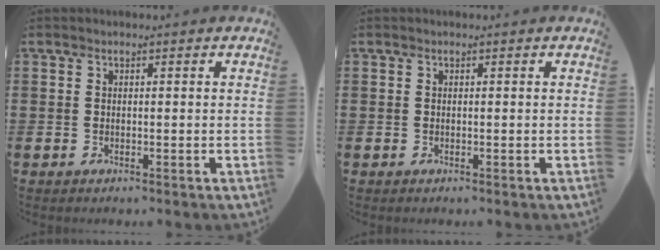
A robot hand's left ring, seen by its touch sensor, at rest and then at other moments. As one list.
[{"total": 0.0}]